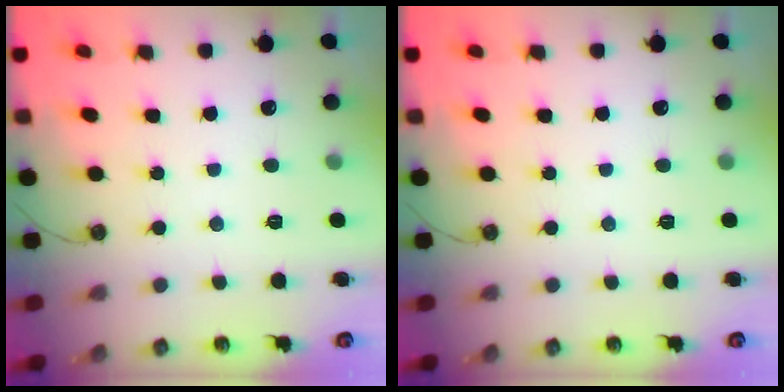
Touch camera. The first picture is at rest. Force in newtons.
{"total": 0.0}